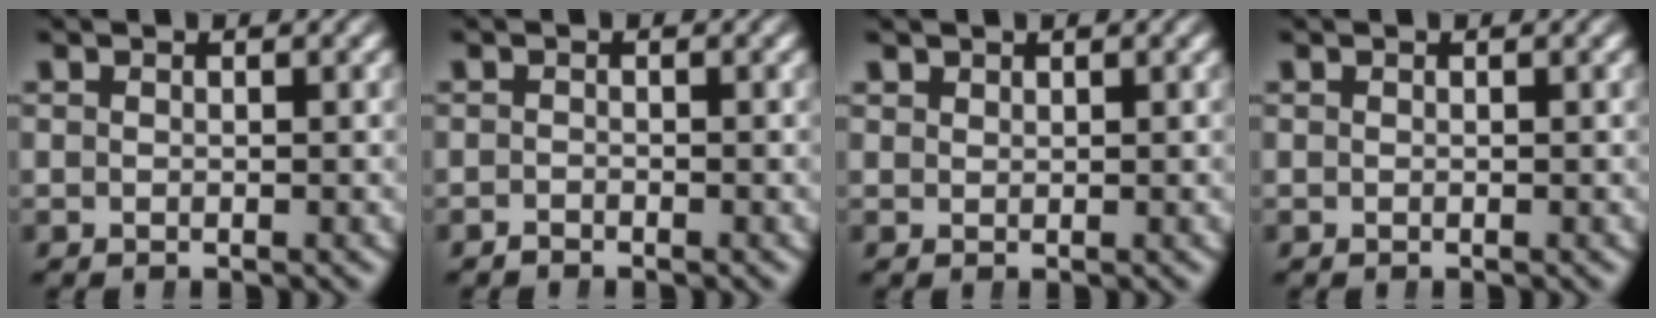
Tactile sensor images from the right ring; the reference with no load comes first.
{"total": 0.8, "force": [-0.7, -0.3, -0.3], "torque": [0.010, -0.006, -0.012]}
{"total": 1.0, "force": [0.9, -0.5, -0.2], "torque": [0.015, -0.006, 0.026]}
{"total": 0.0}